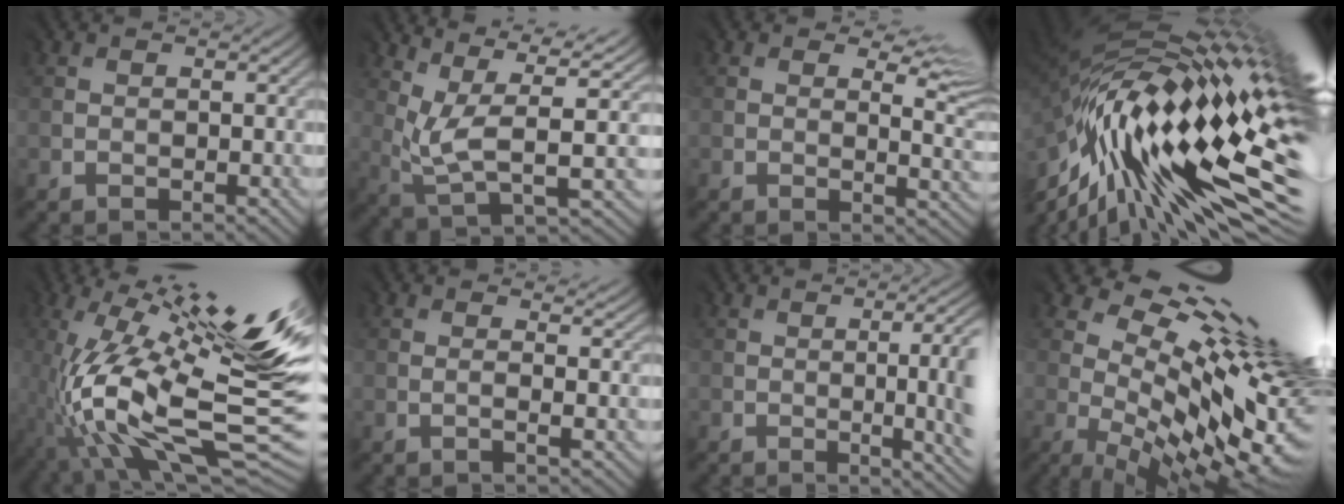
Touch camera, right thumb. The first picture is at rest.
{"total": 8.9, "force": [4.0, 2.8, 7.4], "torque": [-0.162, 0.004, 0.084]}
{"total": 7.1, "force": [2.0, 3.5, 5.8], "torque": [-0.082, -0.006, 0.032]}
{"total": 17.0, "force": [-2.7, 6.1, 15.6], "torque": [-0.286, -0.011, -0.049]}
{"total": 15.9, "force": [-2.1, 4.3, 15.1], "torque": [-0.277, 0.007, -0.048]}
{"total": 2.3, "force": [0.7, 0.4, 2.1], "torque": [-0.034, 0.004, 0.010]}
{"total": 10.6, "force": [-1.3, 4.6, 9.4], "torque": [-0.089, 0.004, -0.017]}
{"total": 17.4, "force": [5.4, 5.9, 15.4], "torque": [-0.244, 0.003, 0.107]}